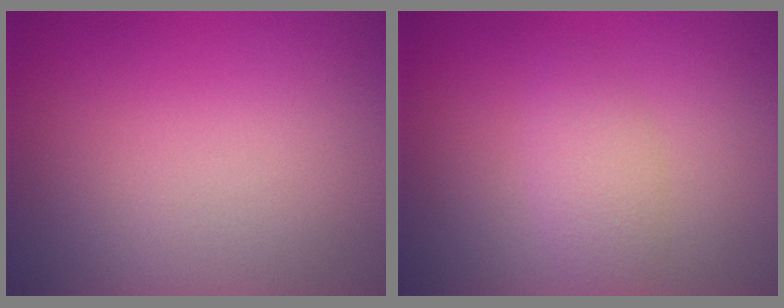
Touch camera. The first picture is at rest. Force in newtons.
{"total": 2.2, "press": 2.2, "slide": 0.1}